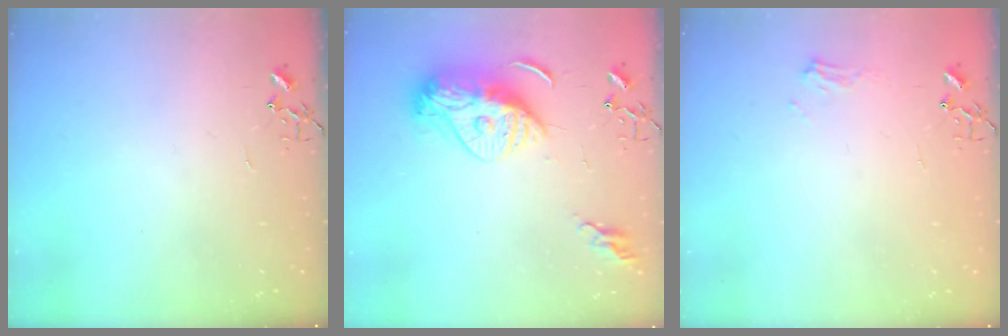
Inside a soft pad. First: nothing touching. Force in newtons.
{"total": 15.5, "press": 15.4, "slide": 1.3}
{"total": 6.7, "press": 6.7, "slide": 0.7}